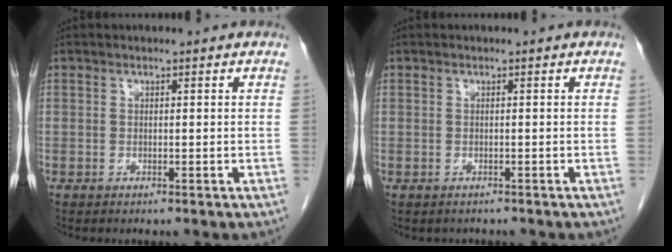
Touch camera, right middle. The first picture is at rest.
{"total": 1.1, "force": [-0.9, 0.6, 0.1], "torque": [-0.012, -0.001, -0.012]}